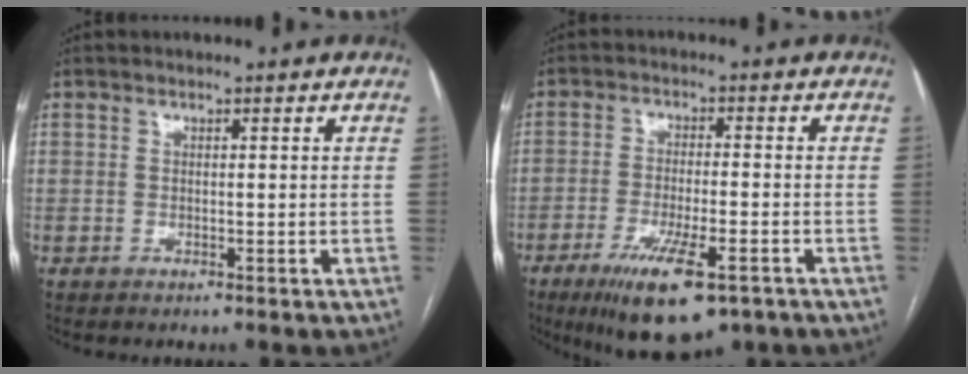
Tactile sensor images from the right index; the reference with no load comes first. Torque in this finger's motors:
{"motor_torque": [1.34, -0.80, 0.55, 0.15]}